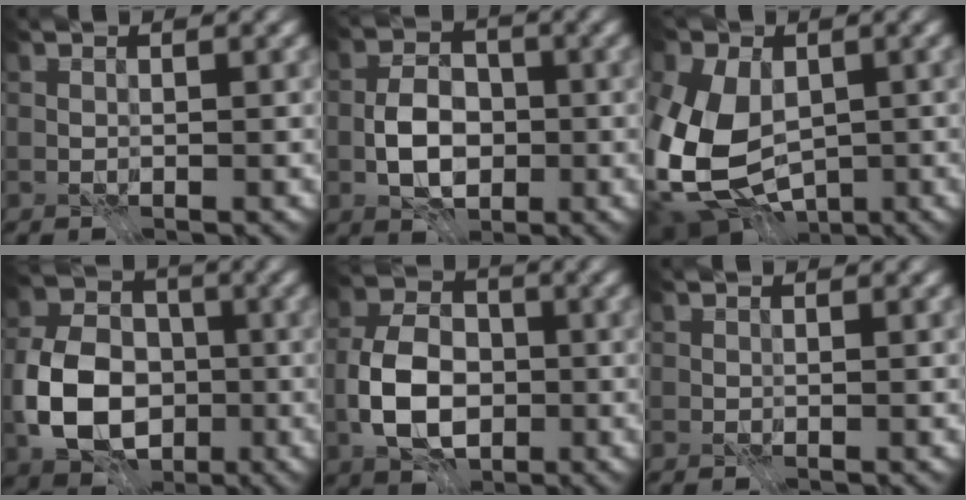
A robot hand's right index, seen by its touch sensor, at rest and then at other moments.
{"total": 5.0, "force": [-1.7, 3.0, 3.5], "torque": [-0.057, 0.003, -0.038]}
{"total": 13.2, "force": [-1.1, 9.6, 9.0], "torque": [-0.175, -0.016, -0.018]}
{"total": 8.9, "force": [-2.7, 6.4, 5.6], "torque": [-0.113, -0.005, -0.059]}
{"total": 7.3, "force": [-2.1, 4.8, 5.1], "torque": [-0.097, 0.005, -0.049]}
{"total": 0.0}